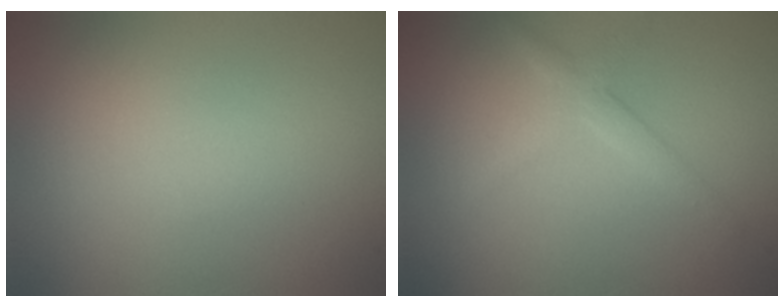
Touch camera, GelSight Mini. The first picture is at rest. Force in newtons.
{"total": 2.0, "press": 2.0, "slide": 0.1}